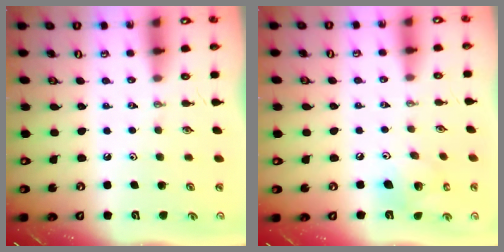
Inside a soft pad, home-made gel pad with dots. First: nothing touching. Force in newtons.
{"total": 12.2, "press": 12.1, "slide": 2.0}